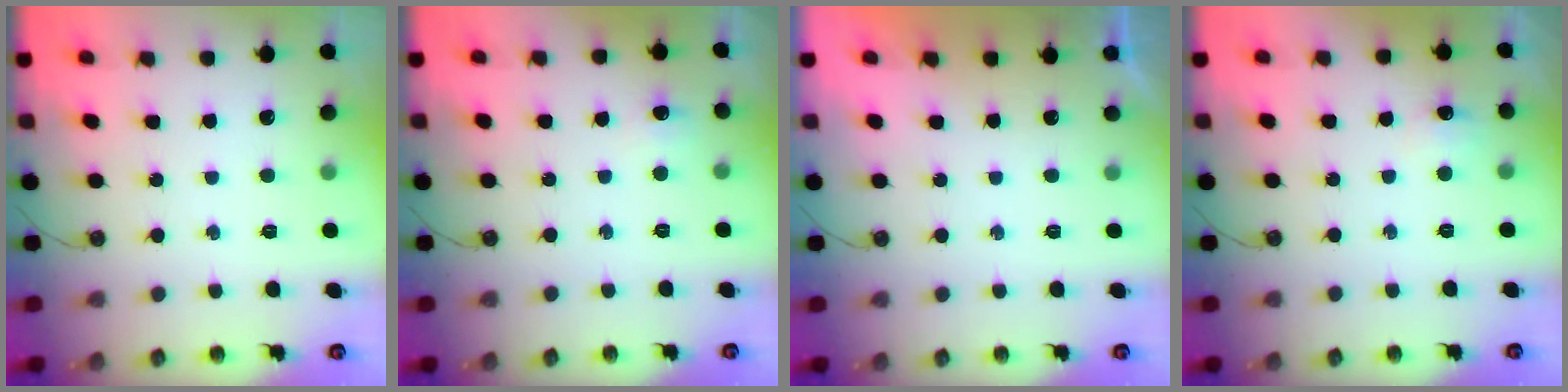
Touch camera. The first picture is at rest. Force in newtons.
{"total": 4.4, "press": 4.4, "slide": 0.6}
{"total": 0.0}
{"total": 6.6, "press": 6.6, "slide": 0.9}